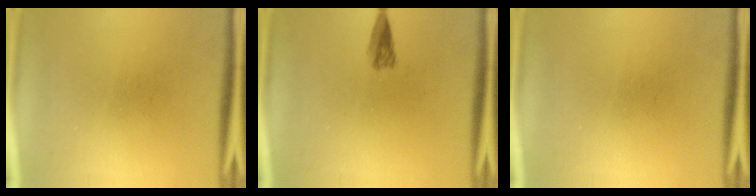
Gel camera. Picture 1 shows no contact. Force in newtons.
{"total": 2.0}
{"total": 0.0}